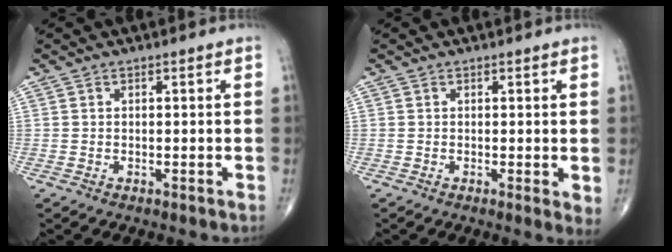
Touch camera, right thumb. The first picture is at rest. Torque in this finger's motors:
{"motor_torque": [-0.23, 0.29, 0.01, -0.03, 0.00]}